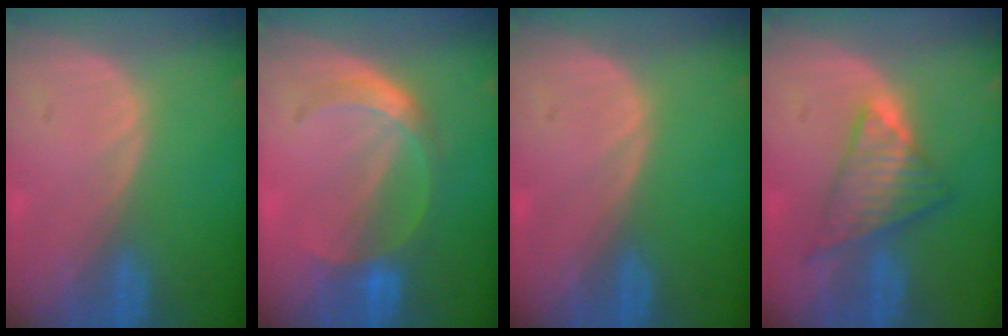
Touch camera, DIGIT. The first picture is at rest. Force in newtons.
{"total": 5.3, "press": 5.2, "slide": 1.2}
{"total": 0.0}
{"total": 6.7, "press": 6.4, "slide": 1.9}